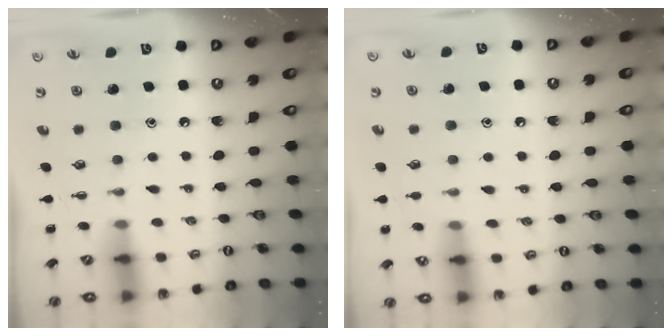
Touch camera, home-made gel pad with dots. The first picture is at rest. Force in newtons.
{"total": 7.2, "press": 6.9, "slide": 2.0}